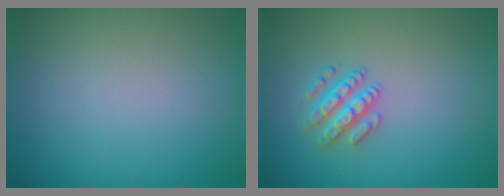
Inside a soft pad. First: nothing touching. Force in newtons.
{"total": 2.6, "press": 2.6, "slide": 0.5}